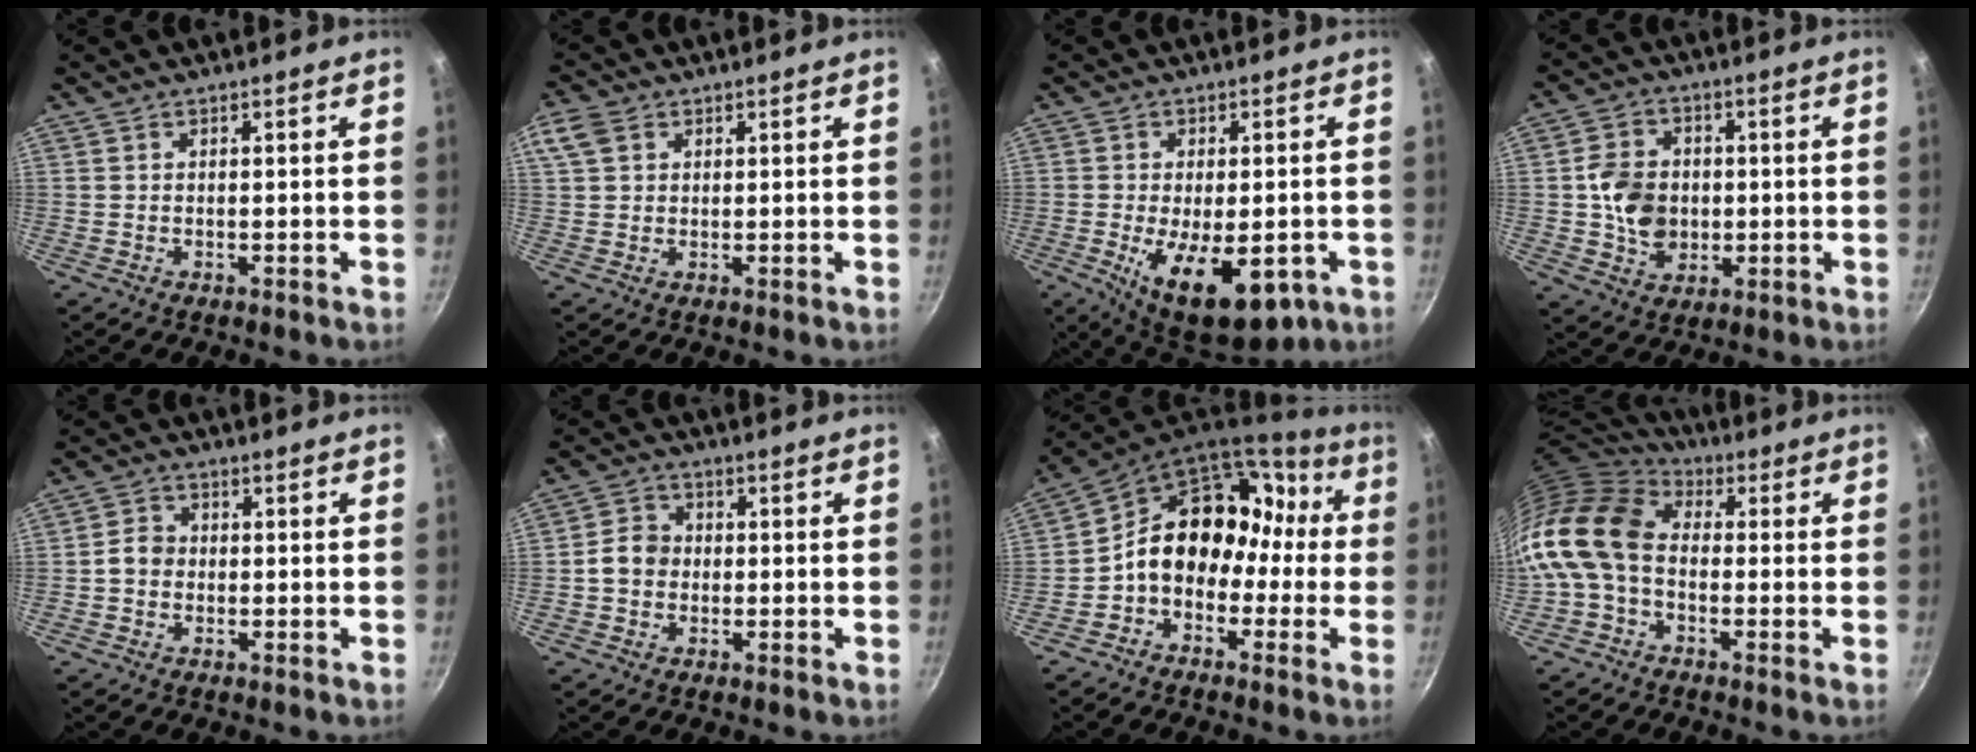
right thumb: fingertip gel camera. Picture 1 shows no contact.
{"total": 5.1, "force": [2.0, 3.8, 2.7], "torque": [-0.051, 0.004, 0.035]}
{"total": 15.8, "force": [-5.1, 7.7, 12.8], "torque": [-0.168, -0.009, -0.060]}
{"total": 10.0, "force": [-0.2, 8.1, 5.9], "torque": [-0.076, 0.008, -0.003]}
{"total": 3.6, "force": [-0.6, 3.1, 1.7], "torque": [-0.014, 0.015, -0.018]}
{"total": 5.1, "force": [-0.6, 4.5, 2.5], "torque": [-0.021, 0.015, -0.022]}
{"total": 15.6, "force": [-1.2, 12.4, 9.3], "torque": [-0.085, 0.076, -0.032]}
{"total": 15.2, "force": [-1.4, 10.8, 10.7], "torque": [-0.203, 0.035, -0.049]}